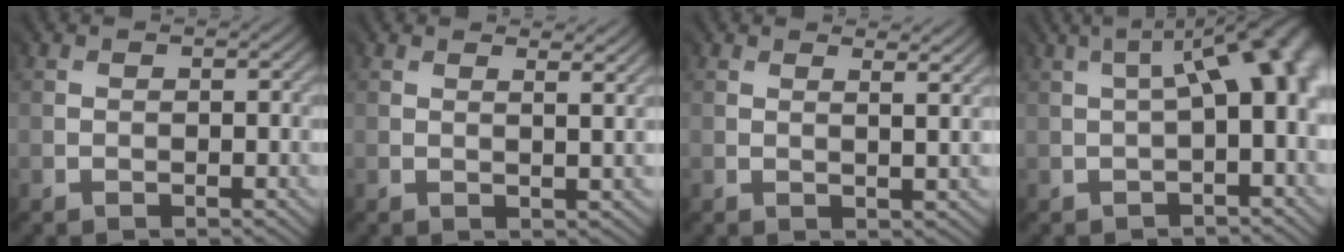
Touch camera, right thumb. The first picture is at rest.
{"total": 2.5, "force": [2.1, 0.0, 1.4], "torque": [-0.027, 0.000, 0.031]}
{"total": 2.8, "force": [2.2, 0.1, 1.7], "torque": [-0.028, 0.001, 0.032]}
{"total": 8.1, "force": [0.1, 2.7, 7.7], "torque": [-0.072, 0.024, -0.003]}